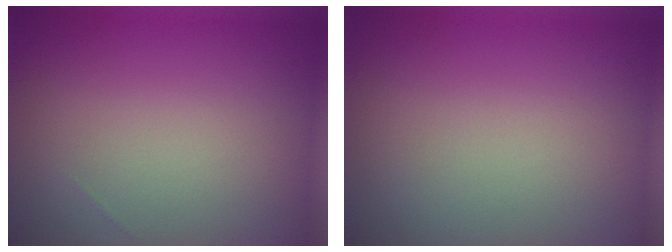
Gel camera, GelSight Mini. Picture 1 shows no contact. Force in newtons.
{"total": 0.0}